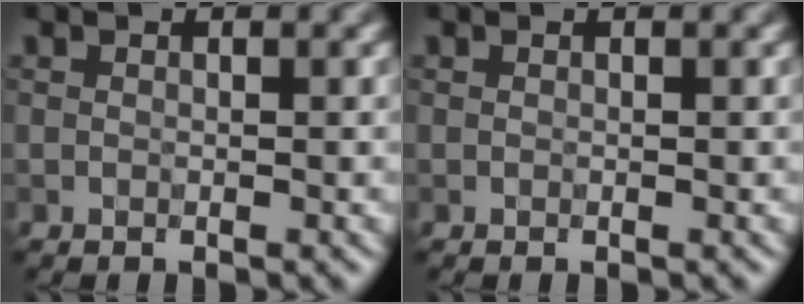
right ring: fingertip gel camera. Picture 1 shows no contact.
{"total": 0.0}